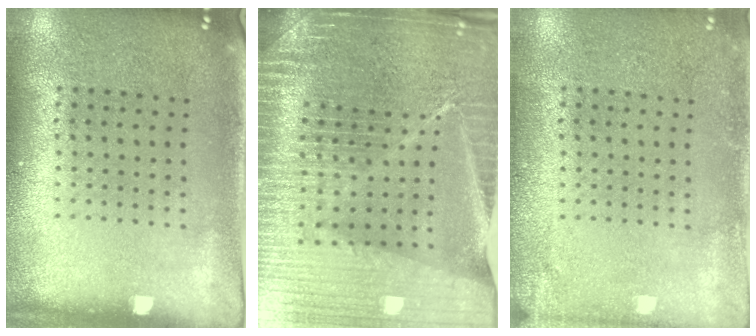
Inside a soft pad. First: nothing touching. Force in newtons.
{"total": 6.5, "press": 5.7, "slide": 3.3}
{"total": 1.6, "press": 1.6, "slide": 0.2}